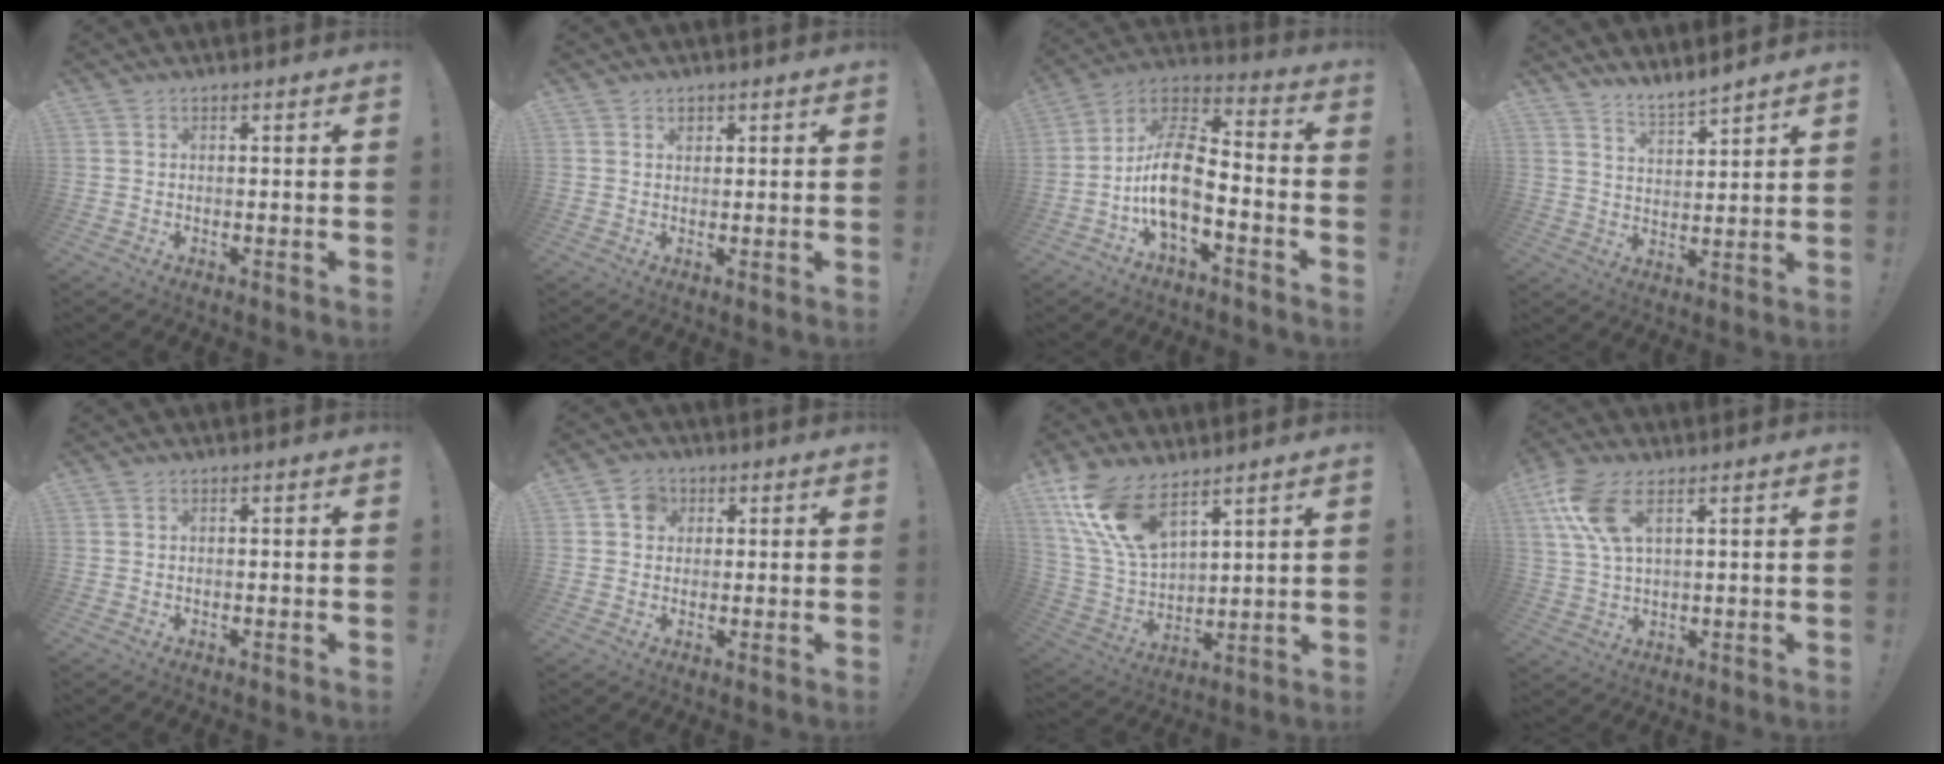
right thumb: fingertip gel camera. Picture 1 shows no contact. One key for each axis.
{"total": 1.5, "fx": 0.9, "fy": 1.1, "fz": 0.4, "tx": 0.005, "ty": -0.004, "tz": 0.013}
{"total": 14.1, "fx": -4.8, "fy": 6.8, "fz": 11.4, "tx": -0.235, "ty": 0.020, "tz": -0.082}
{"total": 5.4, "fx": 5.2, "fy": 0.4, "fz": 1.5, "tx": -0.030, "ty": -0.042, "tz": 0.095}
{"total": 0.0}
{"total": 5.5, "fx": 1.9, "fy": 4.6, "fz": 2.3, "tx": -0.038, "ty": 0.006, "tz": 0.036}
{"total": 16.0, "fx": 10.5, "fy": 7.4, "fz": 9.6, "tx": -0.213, "ty": -0.060, "tz": 0.199}
{"total": 10.7, "fx": 5.1, "fy": 4.8, "fz": 8.0, "tx": -0.159, "ty": -0.014, "tz": 0.096}